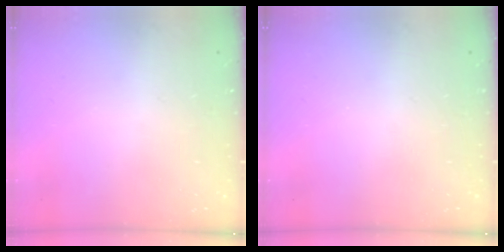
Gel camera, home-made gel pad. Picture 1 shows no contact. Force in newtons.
{"total": 0.0}